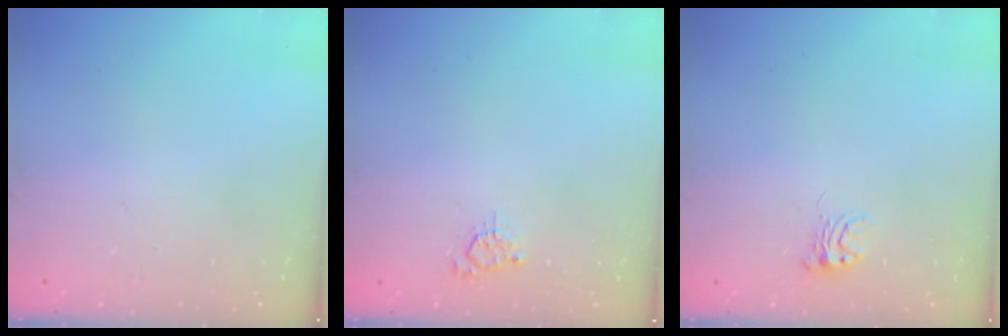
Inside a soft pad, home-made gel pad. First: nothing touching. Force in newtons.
{"total": 2.9, "press": 2.9, "slide": 0.3}
{"total": 4.6, "press": 4.6, "slide": 0.3}